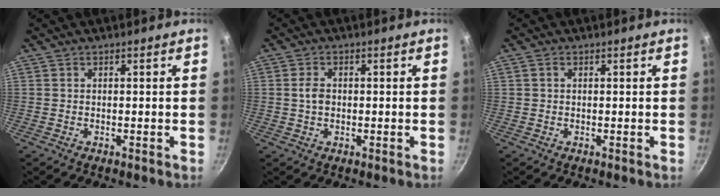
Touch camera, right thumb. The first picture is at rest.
{"total": 2.8, "force": [0.1, 2.0, 2.0], "torque": [-0.033, 0.006, -0.001]}
{"total": 0.7, "force": [0.2, 0.5, 0.4], "torque": [-0.008, 0.003, 0.004]}